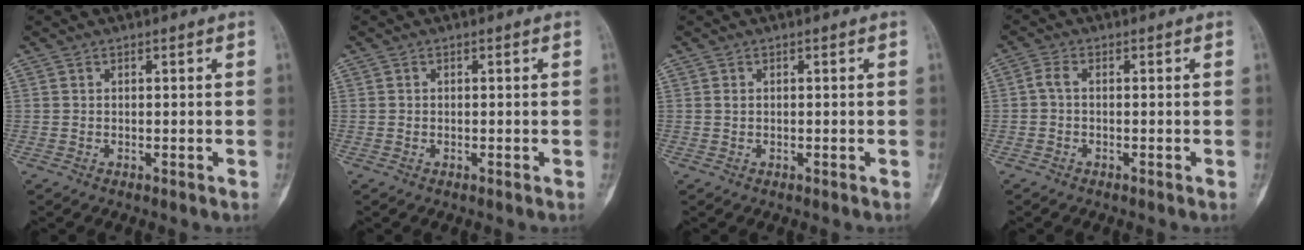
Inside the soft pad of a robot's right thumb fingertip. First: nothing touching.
{"total": 0.0}
{"total": 0.5, "force": [0.1, 0.4, 0.3], "torque": [-0.002, 0.001, 0.001]}
{"total": 1.9, "force": [-0.3, 0.9, 1.6], "torque": [-0.035, 0.000, -0.012]}